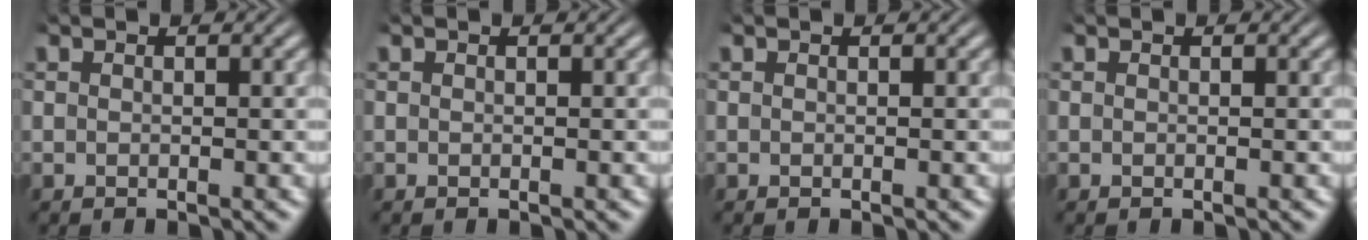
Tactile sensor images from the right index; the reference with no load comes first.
{"total": 0.0}
{"total": 0.0}
{"total": 0.0}